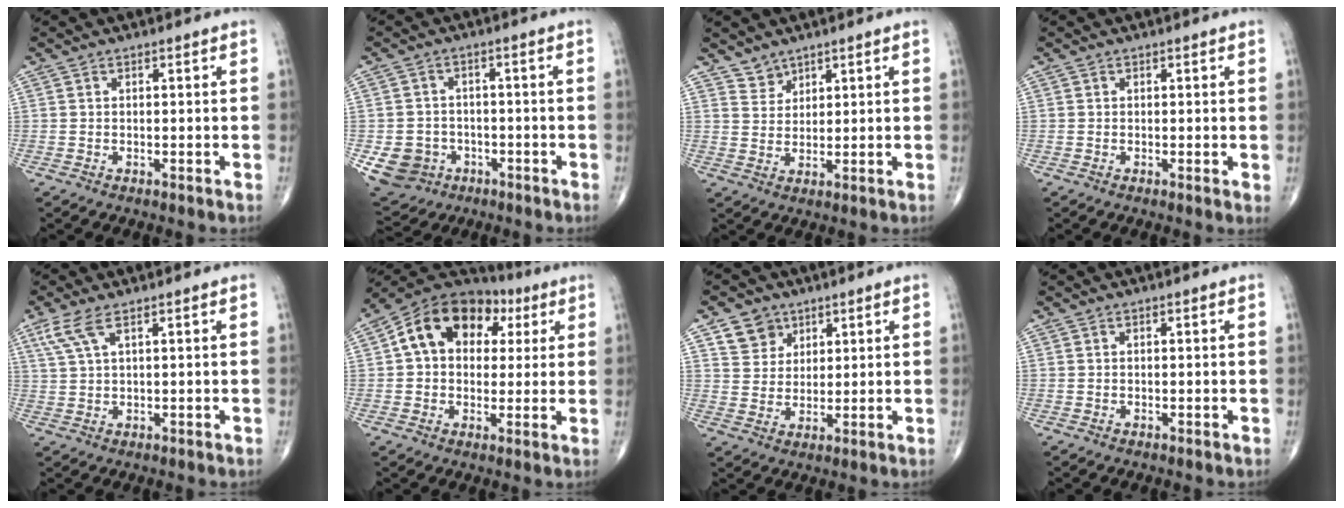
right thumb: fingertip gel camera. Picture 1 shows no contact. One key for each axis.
{"total": 8.4, "fx": -2.9, "fy": 7.4, "fz": 2.6, "tx": -0.044, "ty": 0.017, "tz": -0.038}
{"total": 3.0, "fx": 2.5, "fy": 1.6, "fz": 0.0, "tx": 0.020, "ty": -0.020, "tz": 0.044}
{"total": 0.8, "fx": 0.2, "fy": 0.3, "fz": 0.7, "tx": -0.011, "ty": -0.003, "tz": 0.000}
{"total": 4.4, "fx": 2.4, "fy": 1.2, "fz": 3.6, "tx": -0.098, "ty": 0.005, "tz": 0.058}
{"total": 15.9, "fx": 4.3, "fy": 11.5, "fz": 10.2, "tx": -0.137, "ty": 0.030, "tz": 0.061}
{"total": 6.0, "fx": 3.4, "fy": 4.8, "fz": 1.2, "tx": 0.002, "ty": -0.021, "tz": 0.063}
{"total": 0.0}